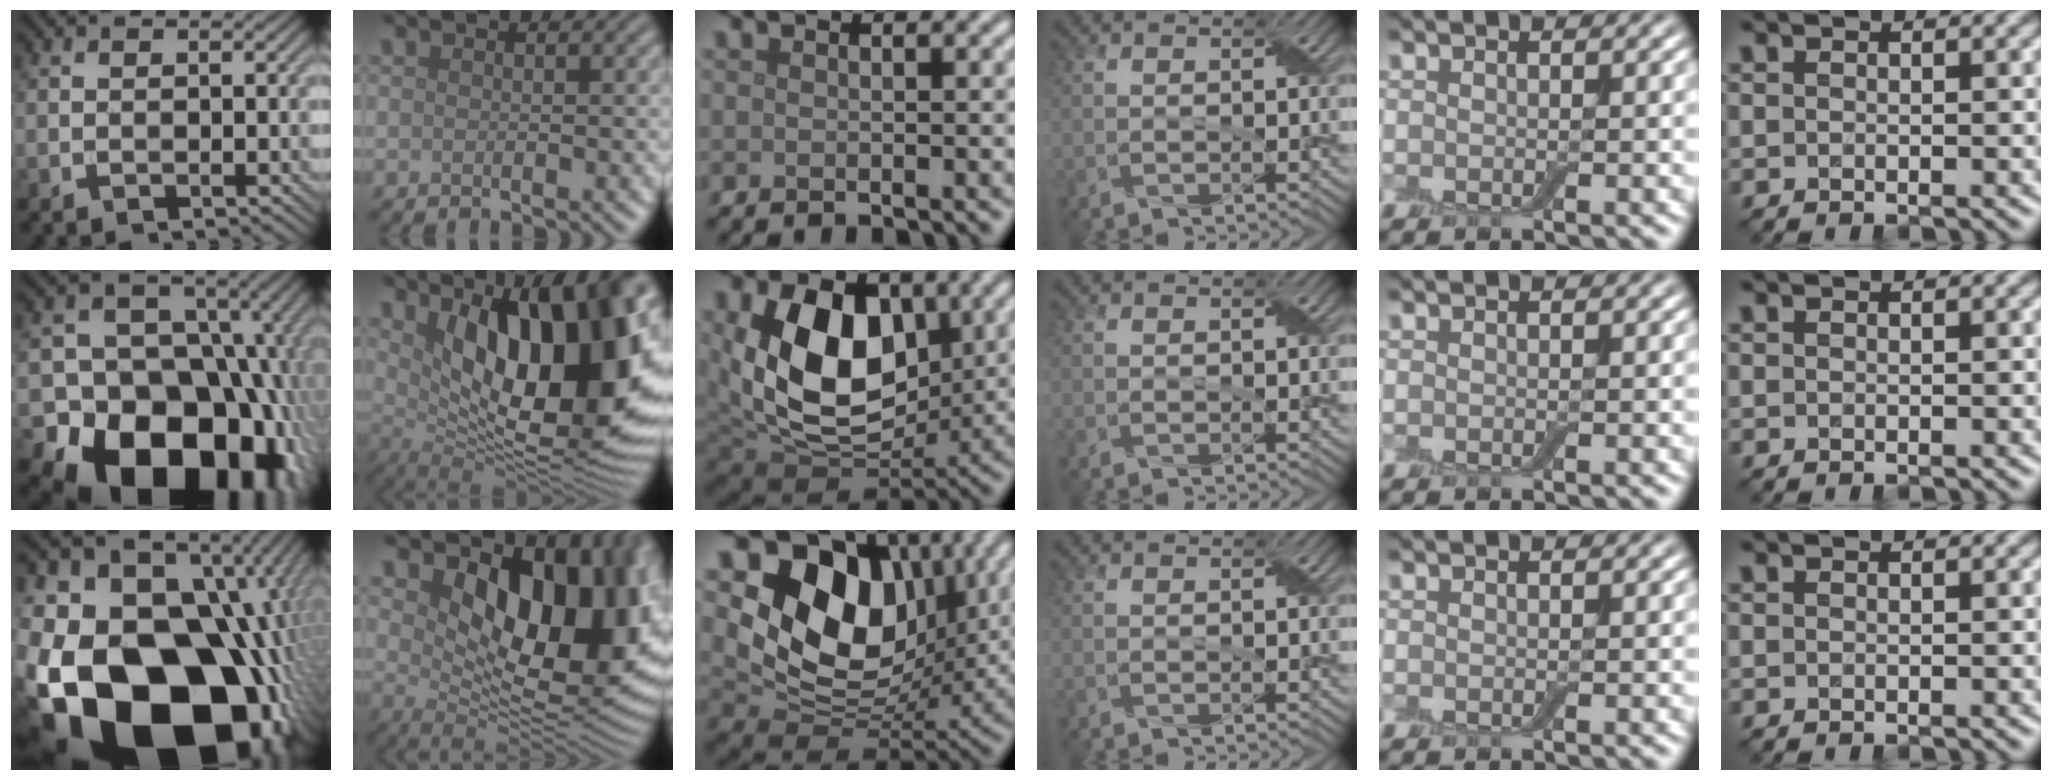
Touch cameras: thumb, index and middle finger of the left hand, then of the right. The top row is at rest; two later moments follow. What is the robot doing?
{"motion": "peel", "object": "aluminum foil"}